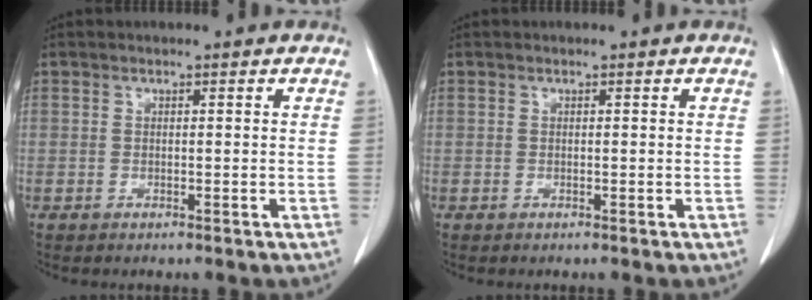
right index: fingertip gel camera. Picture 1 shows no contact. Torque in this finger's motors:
{"motor_torque": [0.00, 0.00, 0.00, 0.00]}